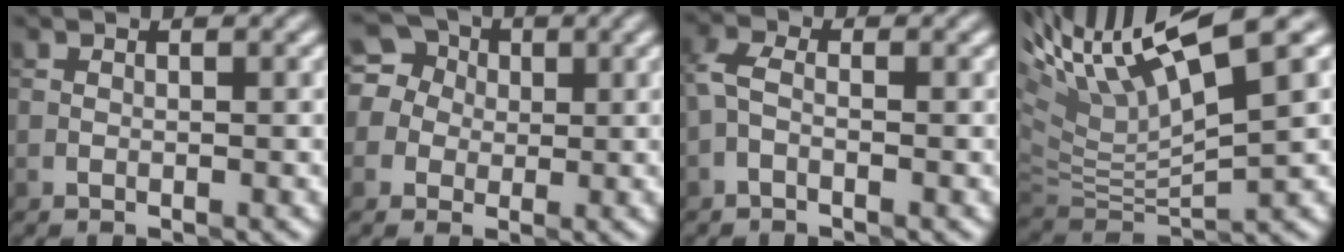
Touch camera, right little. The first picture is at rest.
{"total": 6.0, "force": [1.8, 5.3, 2.2], "torque": [-0.037, 0.041, -0.006]}
{"total": 2.2, "force": [-0.5, 1.4, 1.7], "torque": [-0.039, 0.010, -0.018]}
{"total": 10.2, "force": [5.7, 2.2, 8.2], "torque": [-0.149, 0.024, 0.105]}